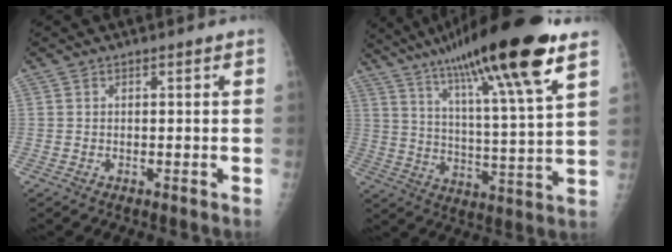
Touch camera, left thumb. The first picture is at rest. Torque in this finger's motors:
{"motor_torque": [1.84, -0.14, 1.55, -1.23, 0.52]}